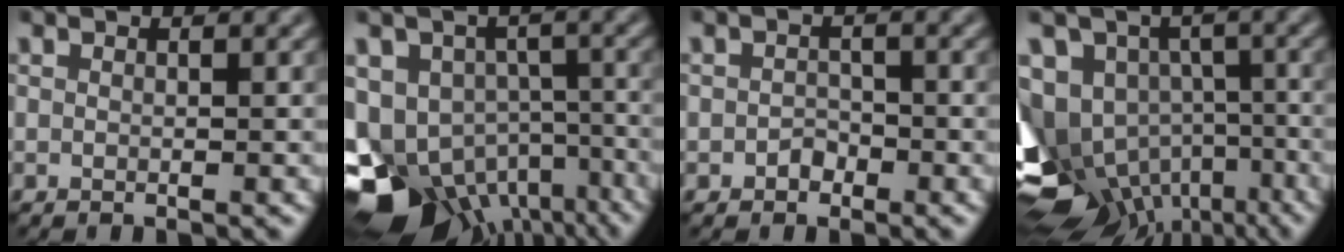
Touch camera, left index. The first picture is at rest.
{"total": 14.3, "force": [-9.0, 9.1, 6.4], "torque": [-0.122, -0.036, -0.118]}
{"total": 1.3, "force": [-1.0, 0.9, 0.3], "torque": [-0.004, 0.001, -0.018]}
{"total": 13.5, "force": [-6.3, 9.9, 6.7], "torque": [-0.132, -0.022, -0.073]}